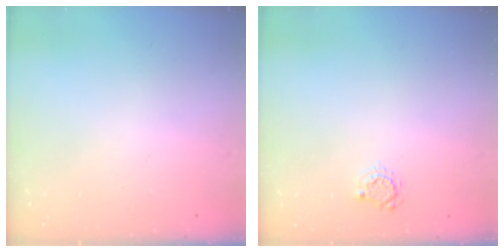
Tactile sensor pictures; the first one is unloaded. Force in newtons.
{"total": 3.6, "press": 3.5, "slide": 0.4}